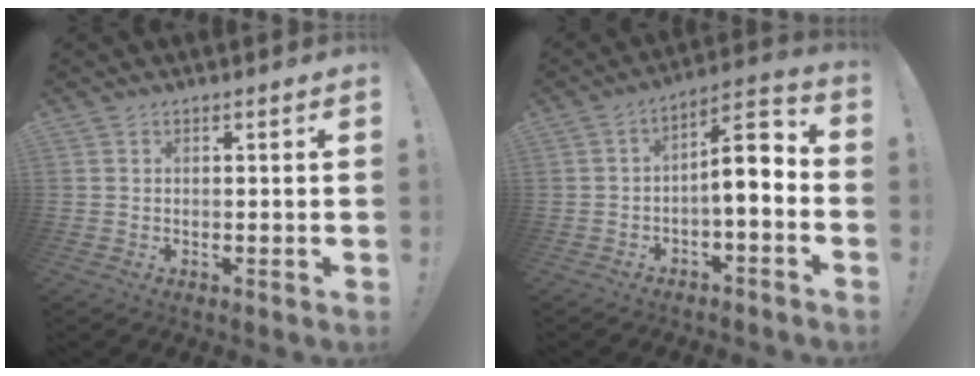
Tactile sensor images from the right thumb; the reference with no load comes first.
{"total": 8.3, "force": [-1.2, 2.6, 7.8], "torque": [-0.106, -0.002, -0.026]}